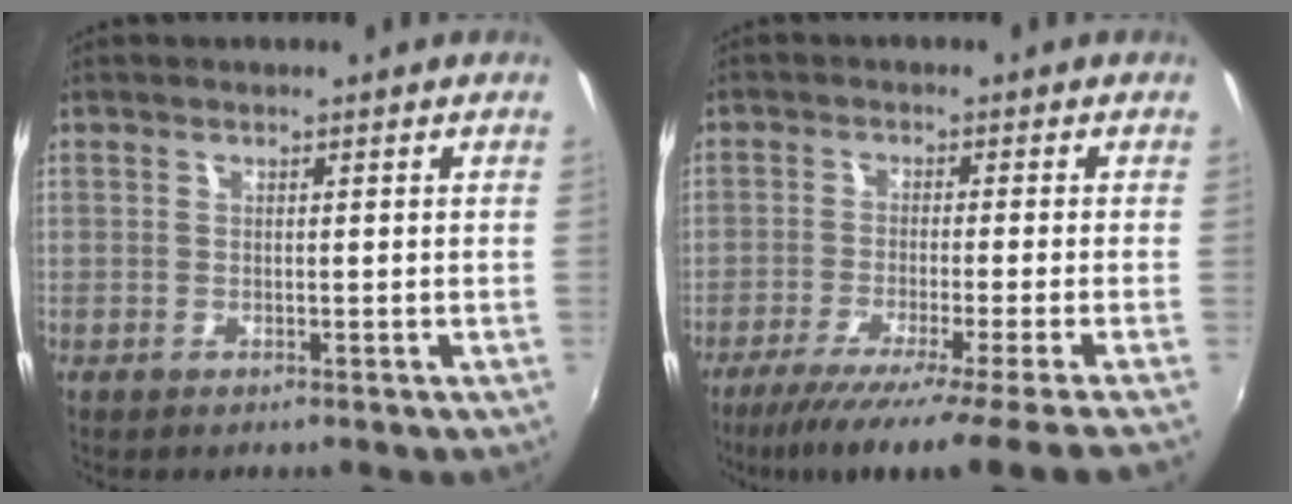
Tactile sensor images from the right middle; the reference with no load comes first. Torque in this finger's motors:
{"motor_torque": [1.09, -1.05, 0.16, 0.09]}